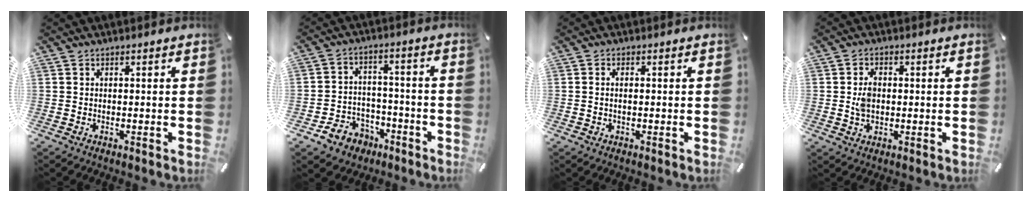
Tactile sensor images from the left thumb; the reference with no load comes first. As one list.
[{"total": 8.0, "force": [-4.4, 6.5, 1.6], "torque": [-0.034, 0.040, -0.077]}, {"total": 1.7, "force": [-0.1, 0.9, 1.5], "torque": [-0.029, 0.003, -0.004]}, {"total": 4.2, "force": [0.1, 2.9, 3.1], "torque": [-0.059, 0.003, -0.003]}]